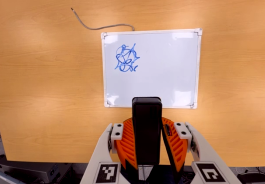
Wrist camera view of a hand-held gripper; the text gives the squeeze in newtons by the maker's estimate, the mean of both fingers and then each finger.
{"total": 7.5, "left": 6.3, "right": 8.7}